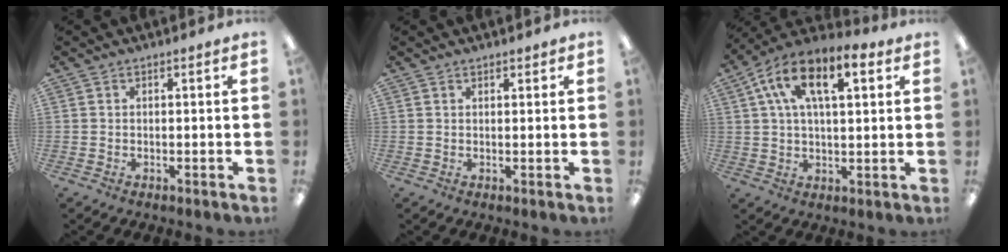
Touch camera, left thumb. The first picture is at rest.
{"total": 0.9, "force": [0.9, 0.3, 0.2], "torque": [0.004, -0.004, 0.015]}
{"total": 13.3, "force": [5.9, 6.2, 10.1], "torque": [-0.187, -0.002, 0.102]}